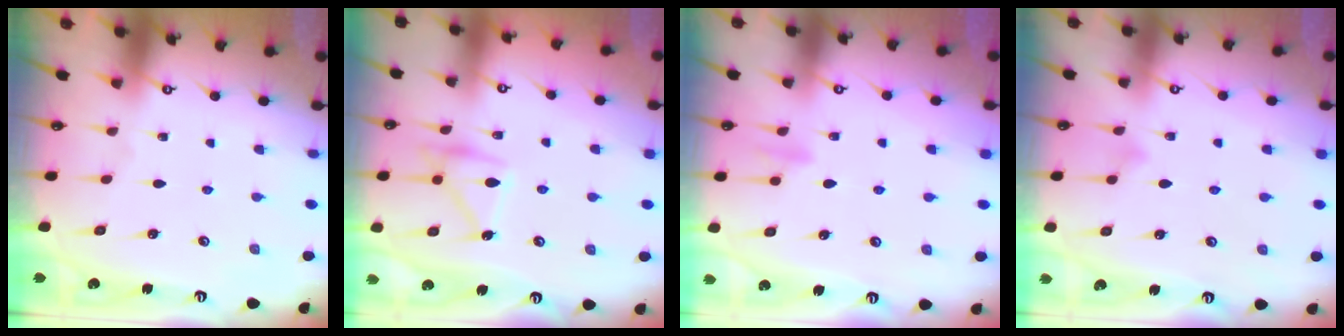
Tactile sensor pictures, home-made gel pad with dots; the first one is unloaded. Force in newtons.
{"total": 15.3, "press": 15.2, "slide": 1.0}
{"total": 8.7, "press": 8.6, "slide": 1.3}
{"total": 5.4, "press": 5.3, "slide": 0.5}